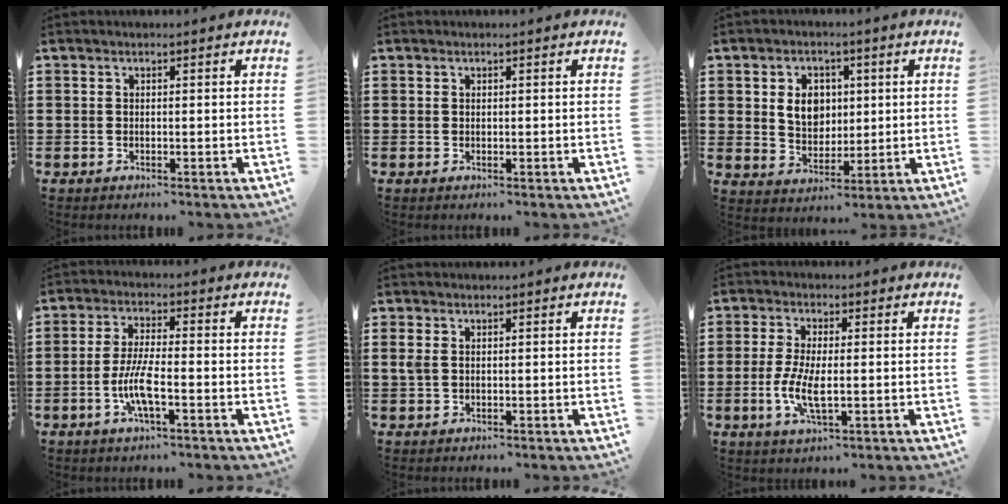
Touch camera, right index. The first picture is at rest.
{"total": 0.0}
{"total": 6.0, "force": [1.2, 4.9, 3.2], "torque": [-0.066, 0.011, 0.015]}
{"total": 6.4, "force": [-2.3, 1.3, 5.8], "torque": [-0.131, -0.013, -0.049]}
{"total": 1.5, "force": [0.3, 0.9, 1.2], "torque": [-0.041, 0.000, 0.000]}
{"total": 6.2, "force": [-1.0, 2.1, 5.8], "torque": [-0.127, -0.007, -0.023]}